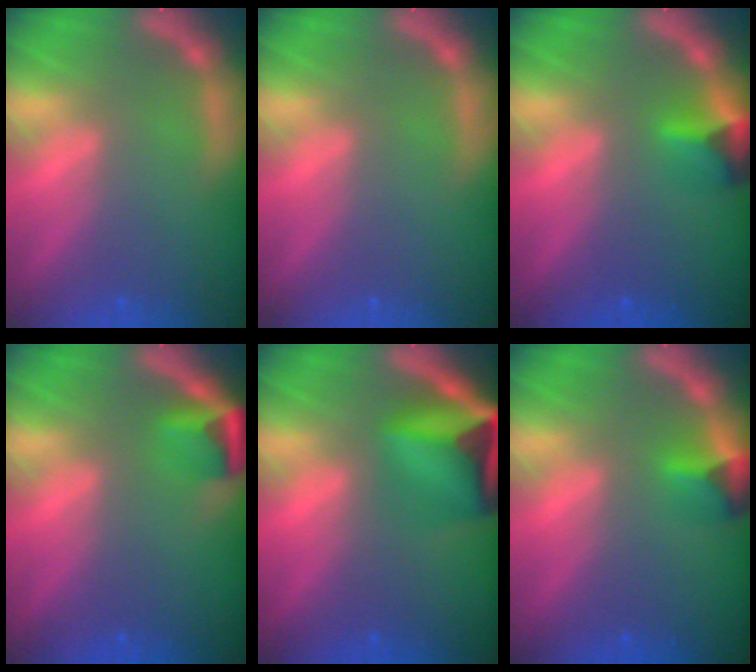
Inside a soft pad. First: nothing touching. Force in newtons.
{"total": 0.0}
{"total": 2.9}
{"total": 2.9}
{"total": 9.5}
{"total": 2.4}